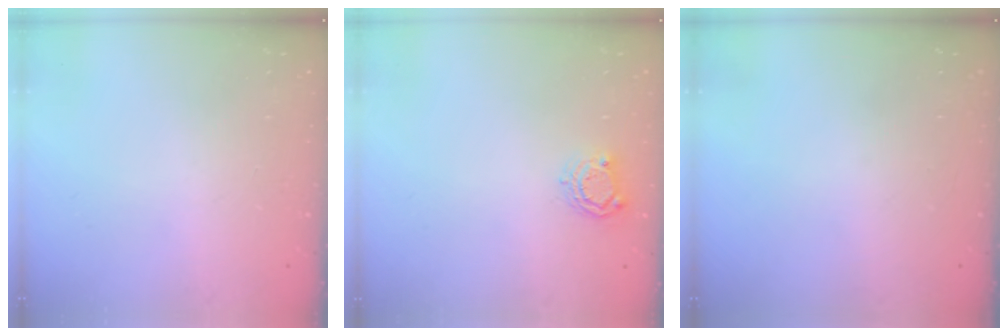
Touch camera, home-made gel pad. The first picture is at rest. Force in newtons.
{"total": 5.8, "press": 5.8, "slide": 0.2}
{"total": 0.0}